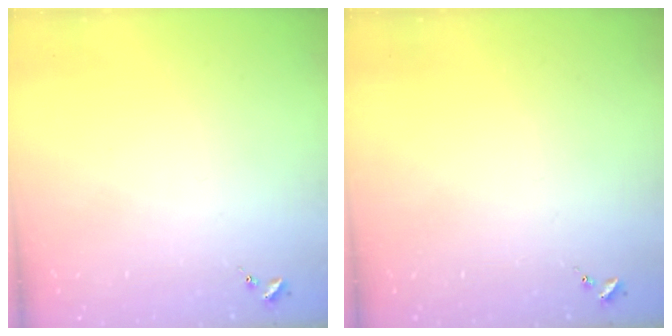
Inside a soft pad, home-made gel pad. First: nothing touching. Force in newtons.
{"total": 0.0}